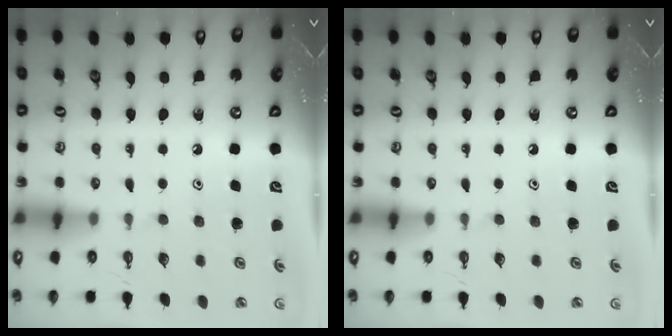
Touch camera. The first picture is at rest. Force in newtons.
{"total": 0.0}